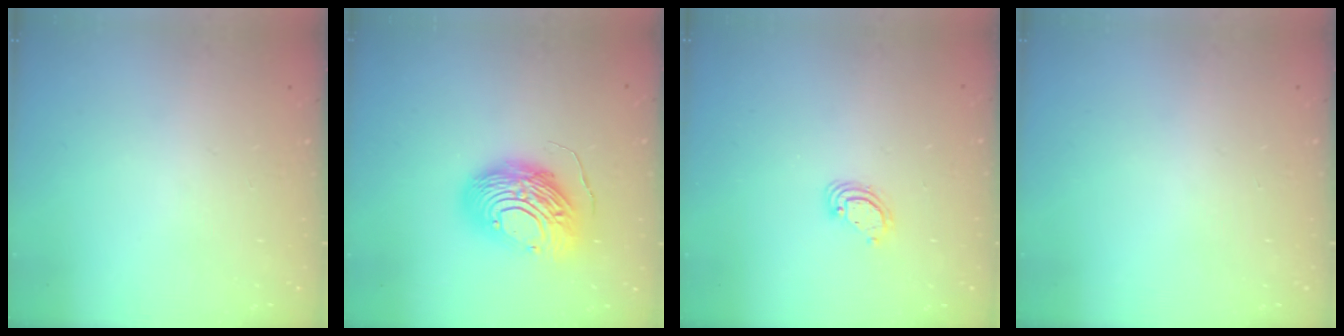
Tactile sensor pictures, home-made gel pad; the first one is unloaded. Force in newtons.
{"total": 16.1, "press": 16.0, "slide": 1.6}
{"total": 3.8, "press": 3.8, "slide": 0.1}
{"total": 0.0}